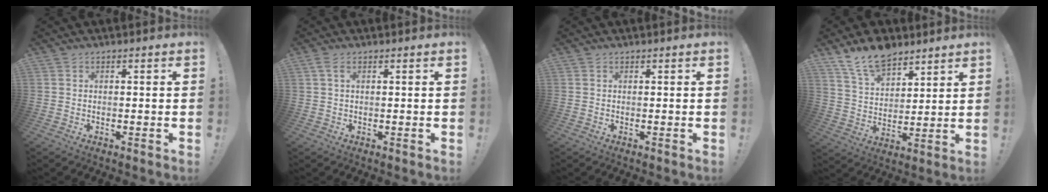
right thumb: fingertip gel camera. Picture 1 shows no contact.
{"total": 2.3, "force": [1.0, 0.8, 1.9], "torque": [-0.042, 0.005, 0.018]}
{"total": 0.0}
{"total": 12.4, "force": [9.9, 5.7, 4.7], "torque": [-0.095, -0.064, 0.189]}